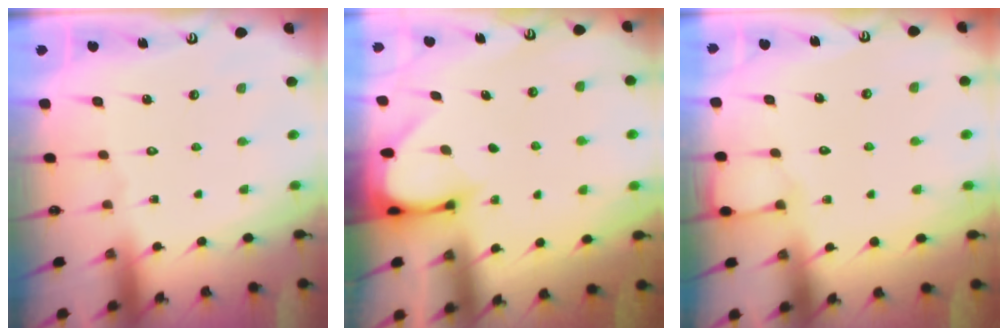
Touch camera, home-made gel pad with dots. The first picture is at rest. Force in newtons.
{"total": 2.9, "press": 2.9, "slide": 0.3}
{"total": 2.9, "press": 2.9, "slide": 0.5}